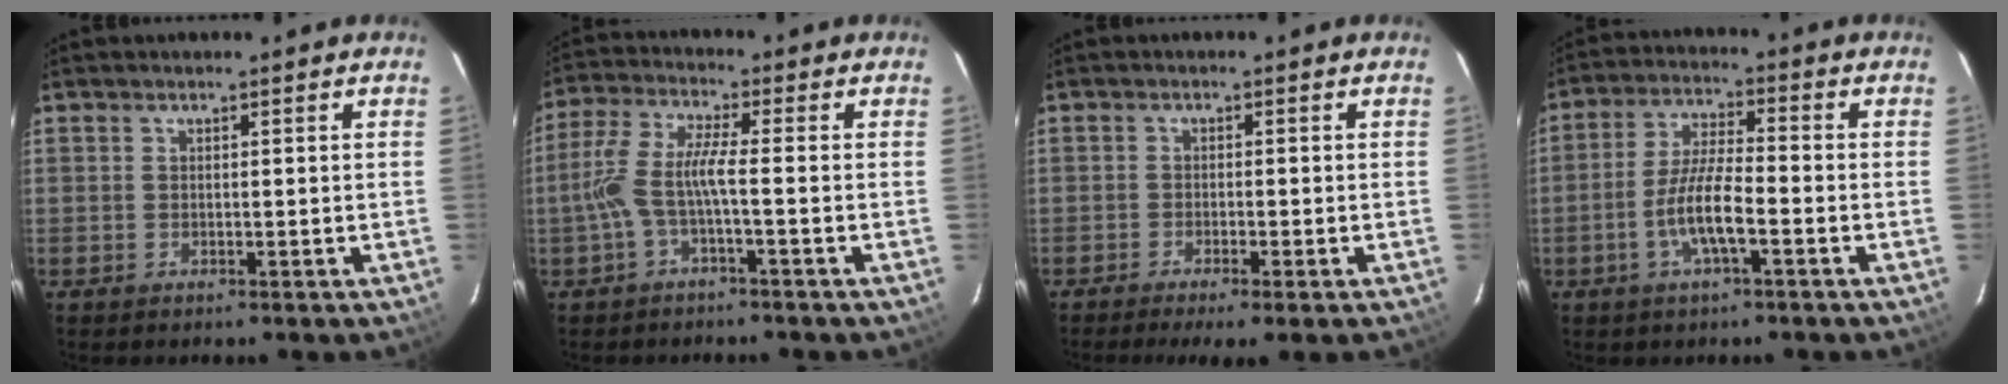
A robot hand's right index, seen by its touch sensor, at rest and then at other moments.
{"total": 6.4, "force": [-2.2, 0.3, 6.0], "torque": [-0.143, 0.008, -0.039]}
{"total": 4.3, "force": [-3.1, 0.0, 2.9], "torque": [-0.062, -0.013, -0.052]}
{"total": 7.9, "force": [-3.2, 1.4, 7.1], "torque": [-0.146, 0.002, -0.060]}